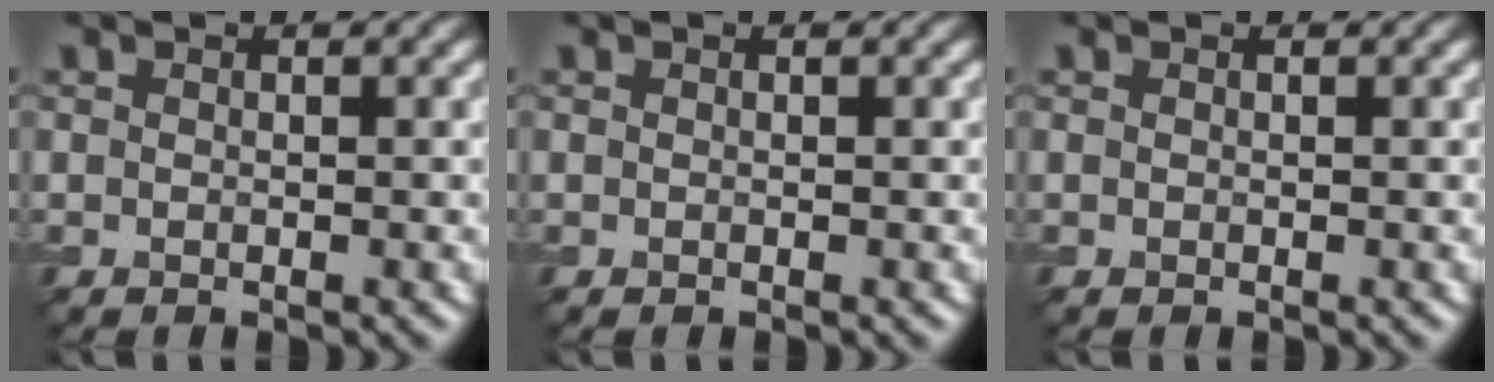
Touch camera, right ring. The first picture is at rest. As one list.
[{"total": 0.0}, {"total": 0.0}]